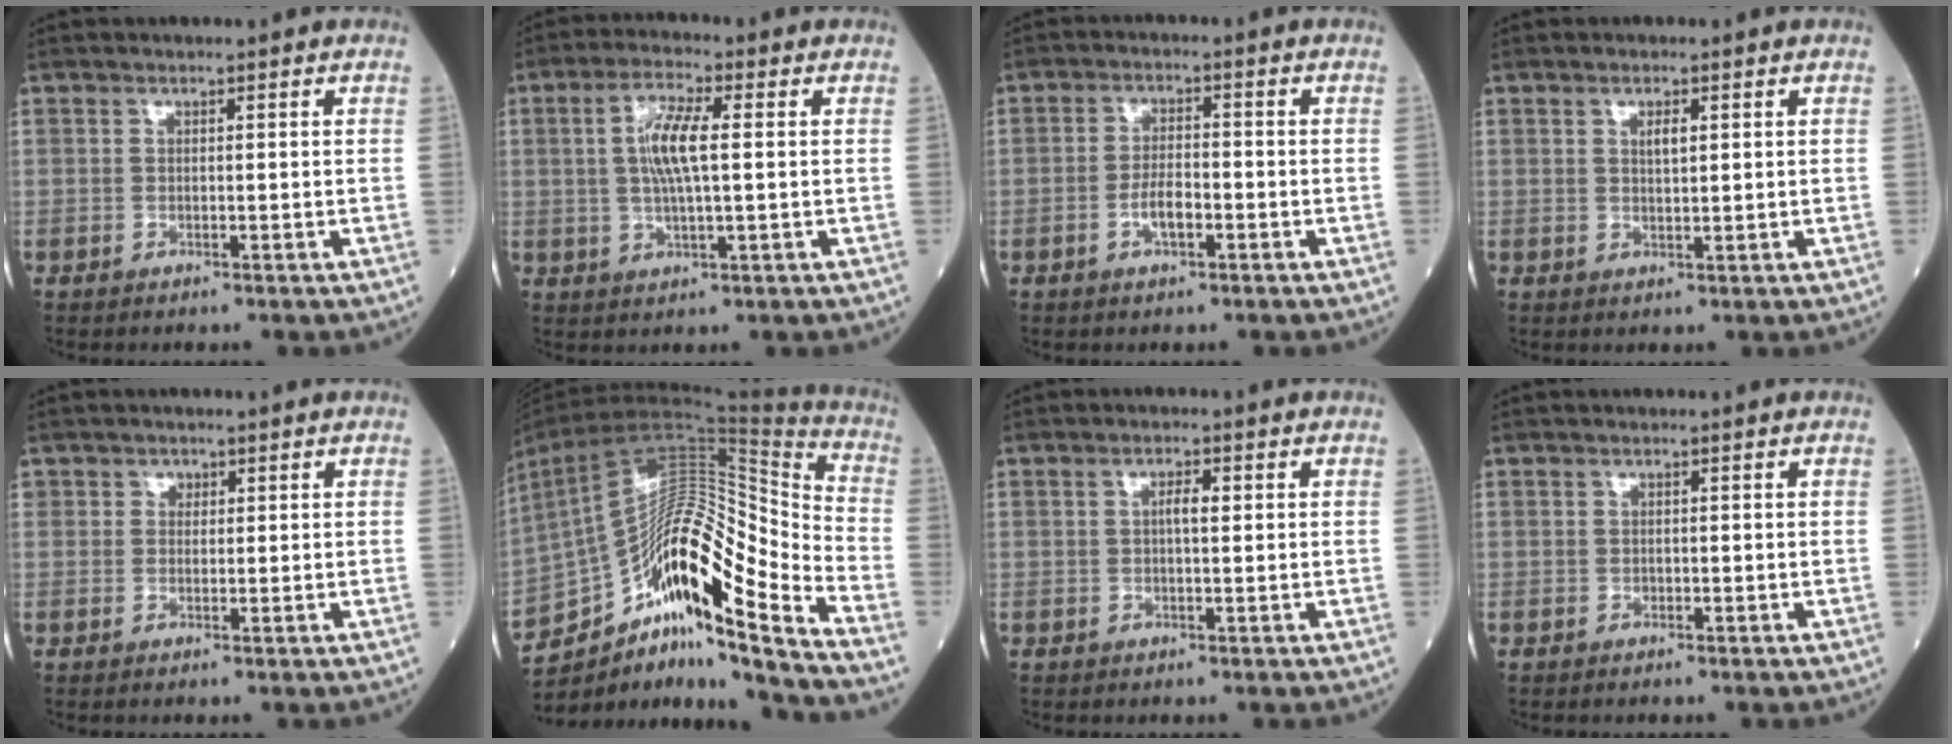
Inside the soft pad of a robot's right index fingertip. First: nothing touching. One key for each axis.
{"total": 7.1, "fx": 0.9, "fy": 1.3, "fz": 6.9, "tx": -0.142, "ty": 0.006, "tz": 0.017}
{"total": 3.7, "fx": -1.4, "fy": 1.3, "fz": 3.1, "tx": -0.061, "ty": 0.004, "tz": -0.026}
{"total": 1.8, "fx": 0.7, "fy": 0.5, "fz": 1.5, "tx": -0.025, "ty": -0.001, "tz": 0.012}
{"total": 1.3, "fx": 0.6, "fy": 1.1, "fz": 0.2, "tx": 0.003, "ty": 0.004, "tz": 0.010}
{"total": 21.4, "fx": -13.0, "fy": 3.5, "fz": 16.6, "tx": -0.273, "ty": 0.047, "tz": -0.223}
{"total": 1.9, "fx": 0.3, "fy": 0.5, "fz": 1.8, "tx": -0.030, "ty": 0.005, "tz": 0.004}
{"total": 0.0}